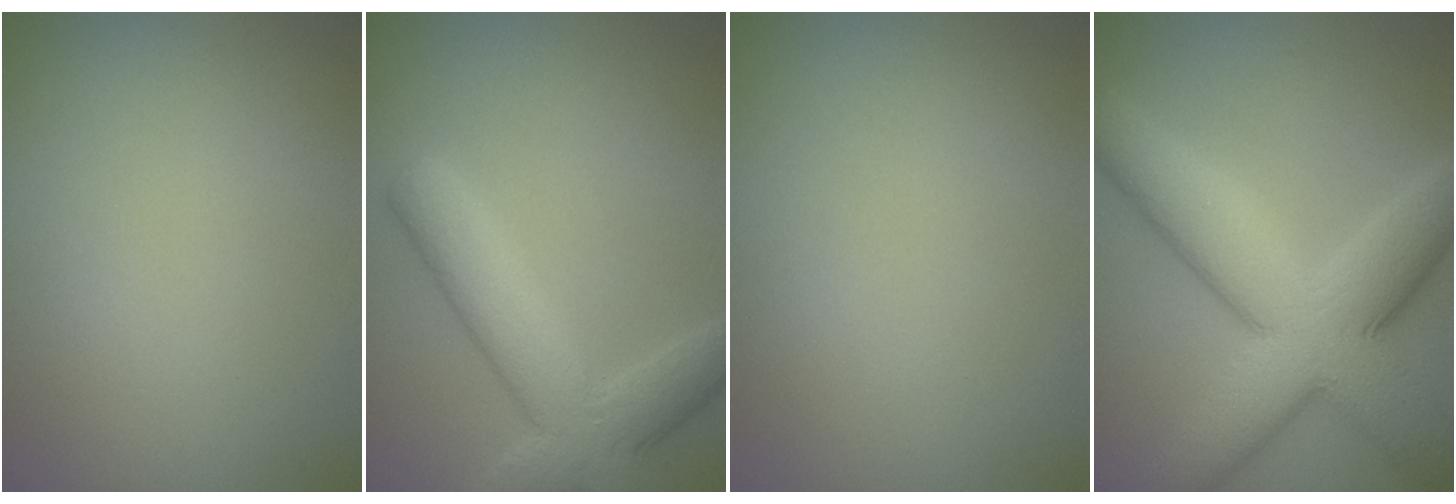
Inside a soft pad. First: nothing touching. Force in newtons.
{"total": 6.1, "press": 6.1, "slide": 0.3}
{"total": 0.0}
{"total": 11.1, "press": 11.1, "slide": 0.4}